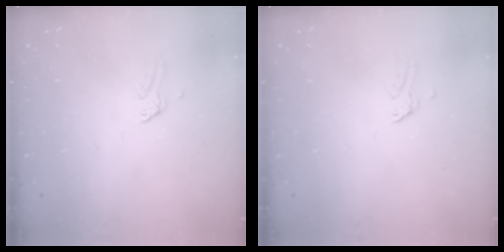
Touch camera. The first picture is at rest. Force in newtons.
{"total": 0.0}